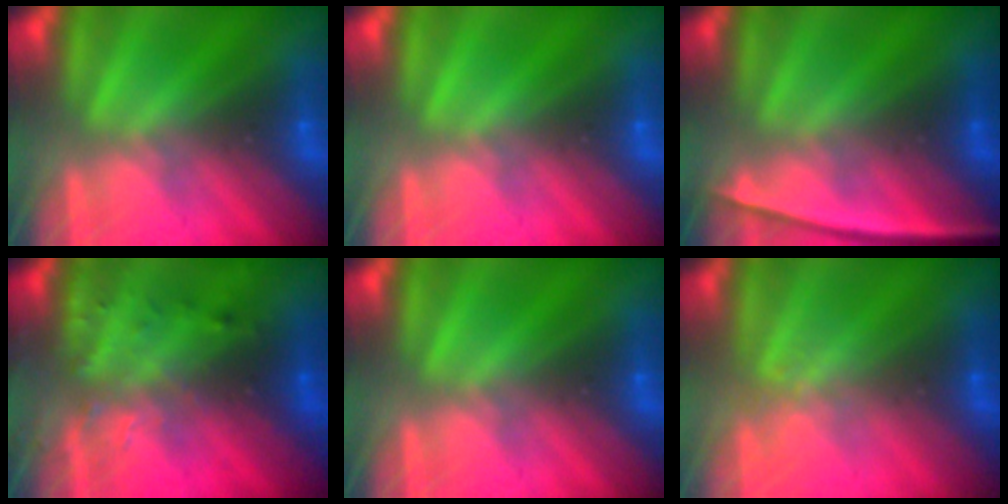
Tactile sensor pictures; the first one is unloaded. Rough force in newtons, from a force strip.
{"total": 0.0}
{"total": 2.3}
{"total": 3.3}
{"total": 0.0}
{"total": 1.0}